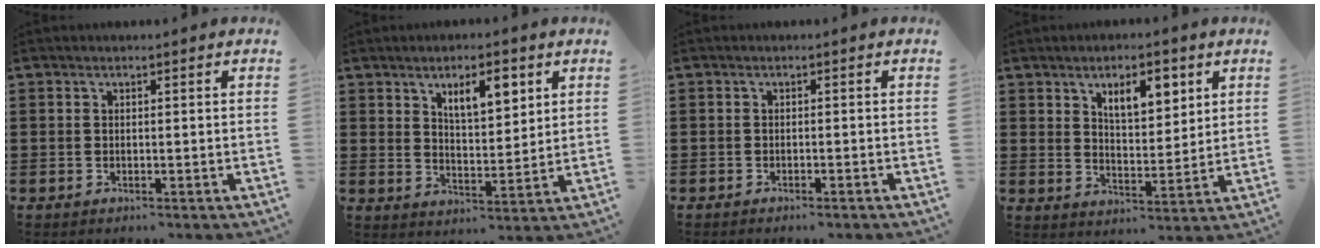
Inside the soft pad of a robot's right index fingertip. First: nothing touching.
{"total": 6.5, "force": [3.5, 2.5, 4.8], "torque": [-0.079, -0.001, 0.054]}
{"total": 0.8, "force": [-0.8, -0.1, 0.1], "torque": [-0.005, -0.003, -0.016]}
{"total": 6.8, "force": [3.5, 2.9, 5.0], "torque": [-0.076, -0.003, 0.054]}